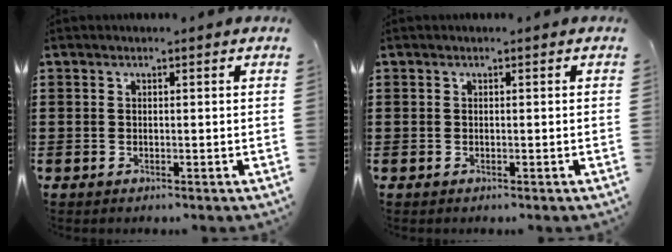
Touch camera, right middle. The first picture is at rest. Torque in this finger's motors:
{"motor_torque": [-0.13, -0.08, 0.03, -0.01]}